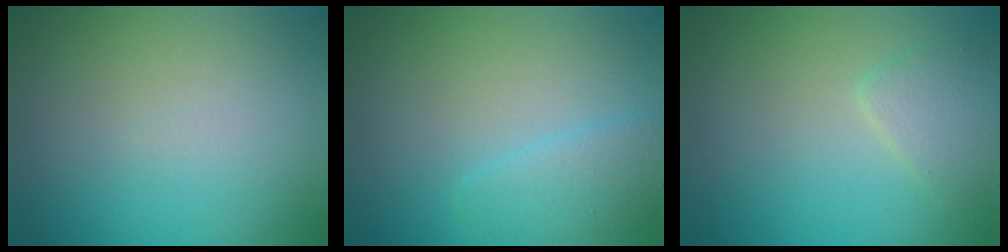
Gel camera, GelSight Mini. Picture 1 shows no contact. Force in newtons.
{"total": 2.2, "press": 2.2, "slide": 0.2}
{"total": 2.0, "press": 2.0, "slide": 0.1}